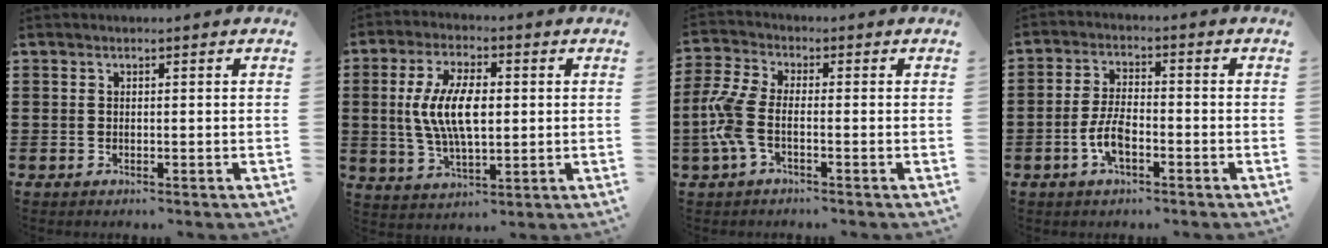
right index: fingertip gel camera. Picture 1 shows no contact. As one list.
[{"total": 9.6, "force": [0.5, 4.1, 8.7], "torque": [-0.189, 0.005, 0.003]}, {"total": 6.2, "force": [-1.7, 2.9, 5.2], "torque": [-0.140, -0.011, -0.040]}, {"total": 5.7, "force": [-2.2, 2.4, 4.7], "torque": [-0.113, -0.002, -0.048]}]